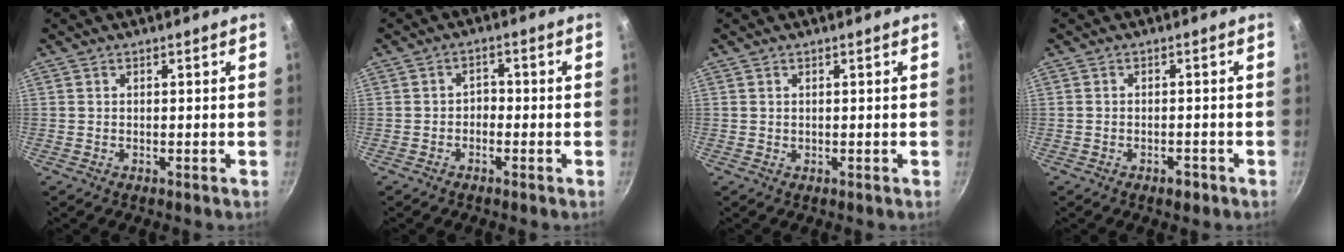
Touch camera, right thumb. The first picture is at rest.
{"total": 2.1, "force": [-1.0, 1.6, 1.0], "torque": [-0.005, 0.015, -0.020]}
{"total": 0.0}
{"total": 2.2, "force": [-1.4, 1.1, 1.2], "torque": [-0.014, 0.014, -0.015]}